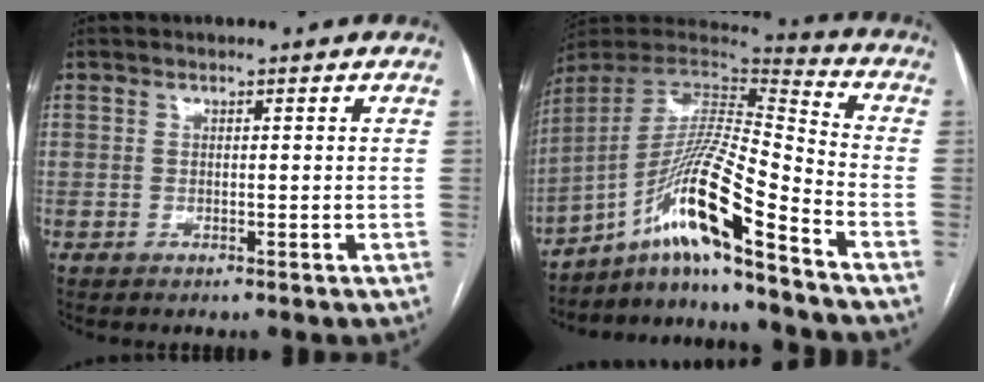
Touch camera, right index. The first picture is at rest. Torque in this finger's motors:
{"motor_torque": [1.55, -0.58, 0.57, 0.18]}